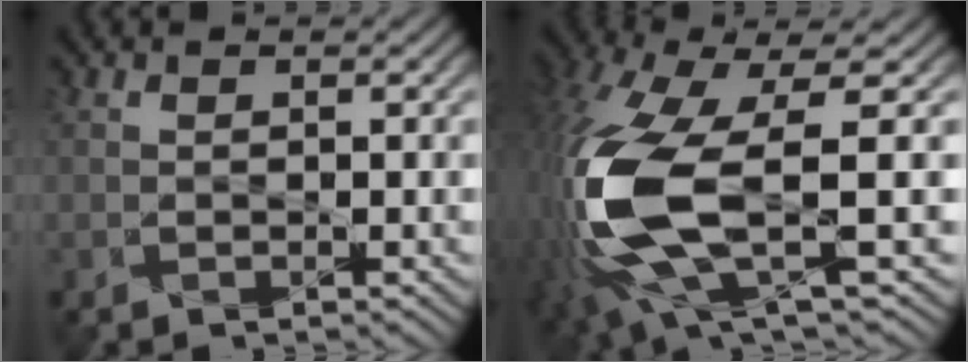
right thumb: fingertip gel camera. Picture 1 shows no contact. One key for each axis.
{"total": 15.4, "fx": -2.2, "fy": 5.4, "fz": 14.3, "tx": -0.361, "ty": -0.016, "tz": -0.035}